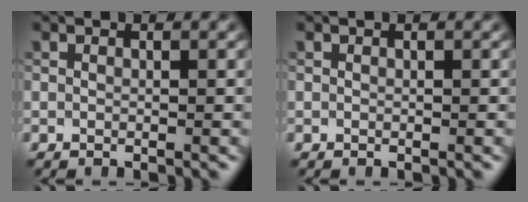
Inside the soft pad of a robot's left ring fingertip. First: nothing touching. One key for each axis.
{"total": 0.0}